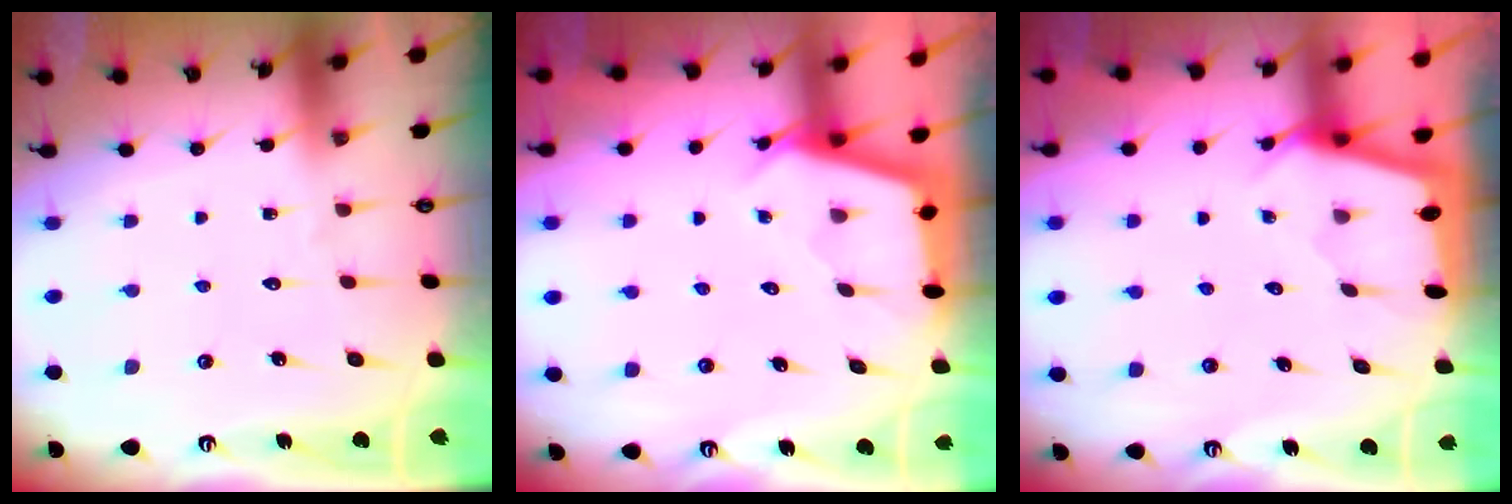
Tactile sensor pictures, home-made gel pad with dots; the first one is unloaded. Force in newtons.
{"total": 2.6, "press": 2.6, "slide": 0.3}
{"total": 2.1, "press": 2.0, "slide": 0.3}